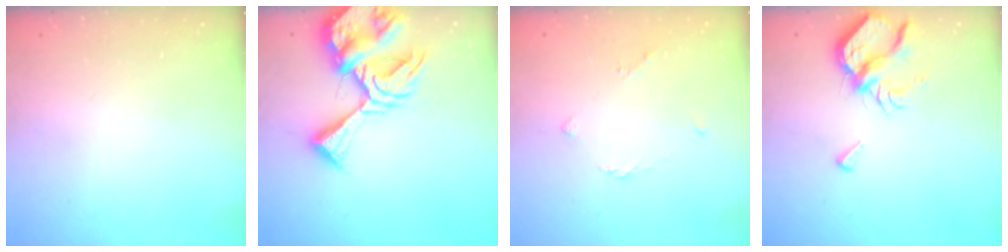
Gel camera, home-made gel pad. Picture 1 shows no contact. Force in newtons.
{"total": 16.1, "press": 16.0, "slide": 1.7}
{"total": 2.1, "press": 2.0, "slide": 0.6}
{"total": 6.8, "press": 6.8, "slide": 1.1}